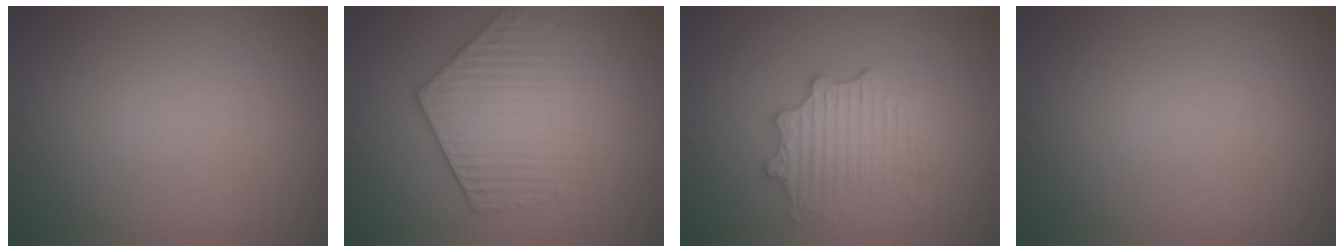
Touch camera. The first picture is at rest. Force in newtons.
{"total": 4.4, "press": 3.8, "slide": 2.3}
{"total": 3.0, "press": 2.7, "slide": 1.1}
{"total": 0.0}